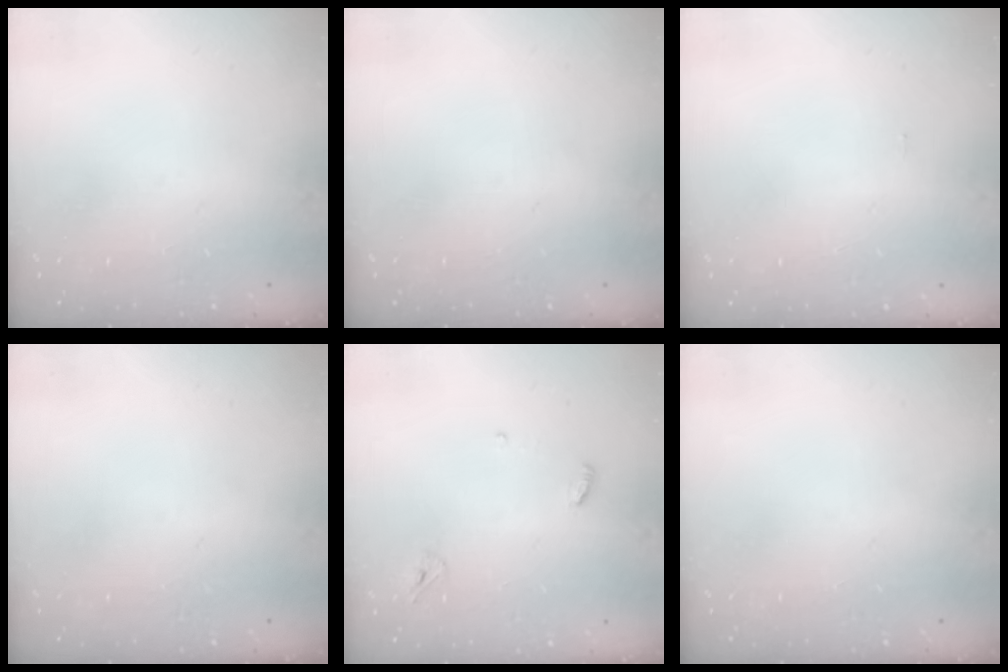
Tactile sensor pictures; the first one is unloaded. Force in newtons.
{"total": 0.0}
{"total": 6.0, "press": 0.9, "slide": 5.9}
{"total": 0.0}
{"total": 3.7, "press": 3.6, "slide": 0.3}
{"total": 0.0}